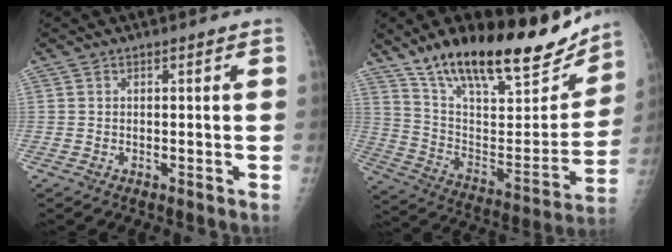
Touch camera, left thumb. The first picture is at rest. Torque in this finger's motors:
{"motor_torque": [0.38, 0.27, 1.43, -1.34, 0.14]}